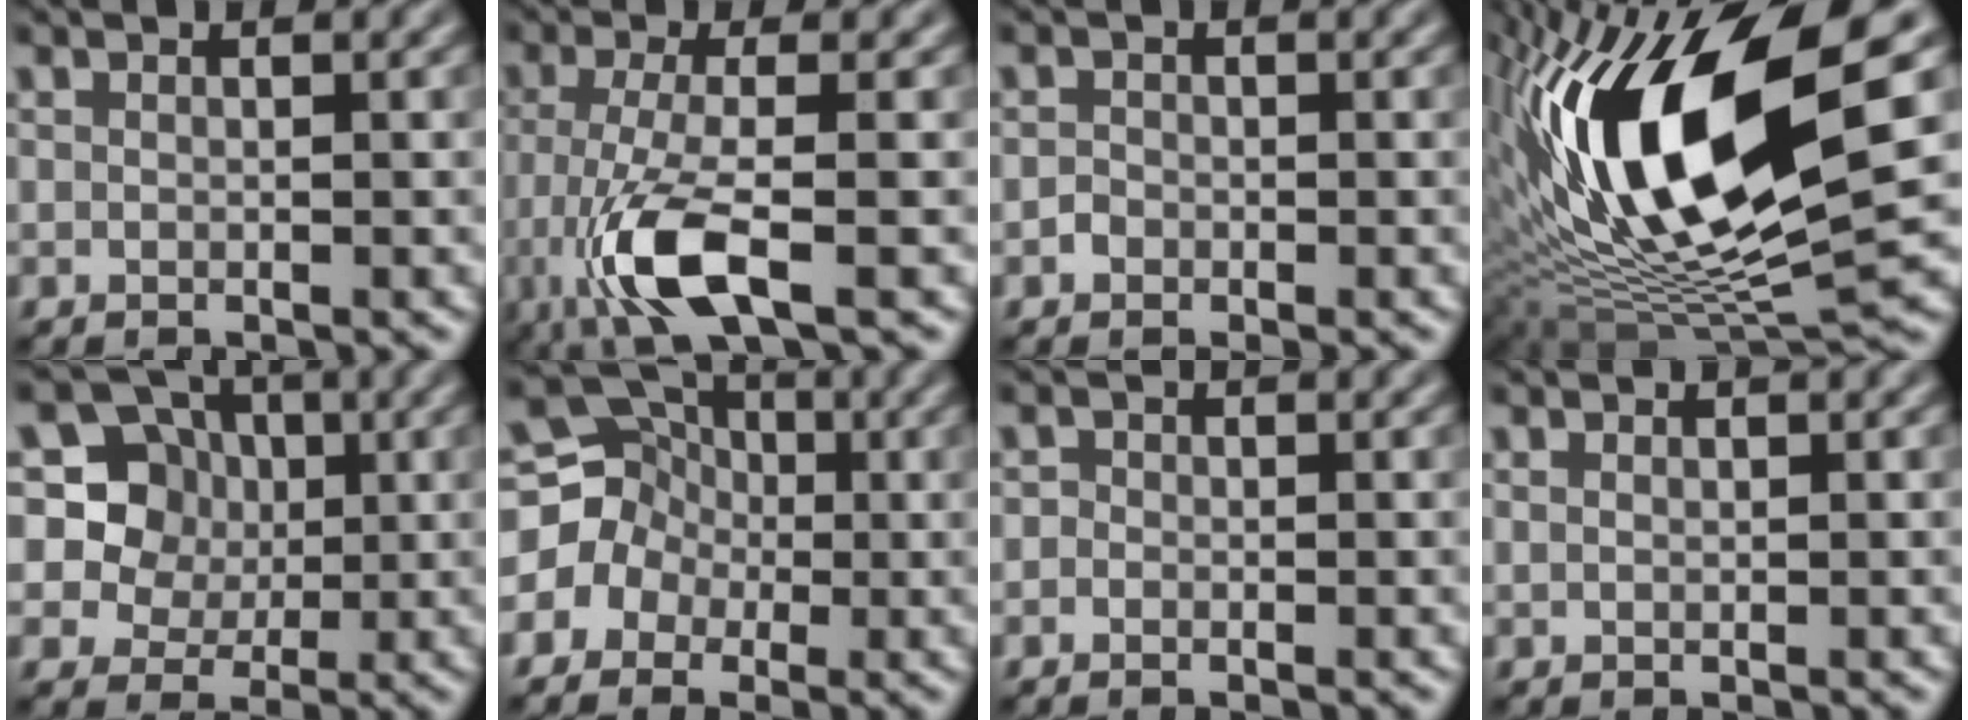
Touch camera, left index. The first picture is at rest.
{"total": 6.1, "force": [-3.0, 1.4, 5.1], "torque": [-0.114, -0.009, -0.063]}
{"total": 0.8, "force": [-0.7, 0.5, 0.0], "torque": [0.000, -0.001, -0.014]}
{"total": 16.0, "force": [3.0, 6.2, 14.4], "torque": [-0.270, 0.002, 0.048]}
{"total": 6.1, "force": [1.8, 5.4, 2.1], "torque": [-0.045, 0.010, 0.024]}
{"total": 8.0, "force": [-0.5, 7.6, 2.6], "torque": [-0.046, 0.036, -0.061]}
{"total": 0.6, "force": [-0.5, 0.4, 0.0], "torque": [0.001, -0.005, -0.011]}
{"total": 0.0}